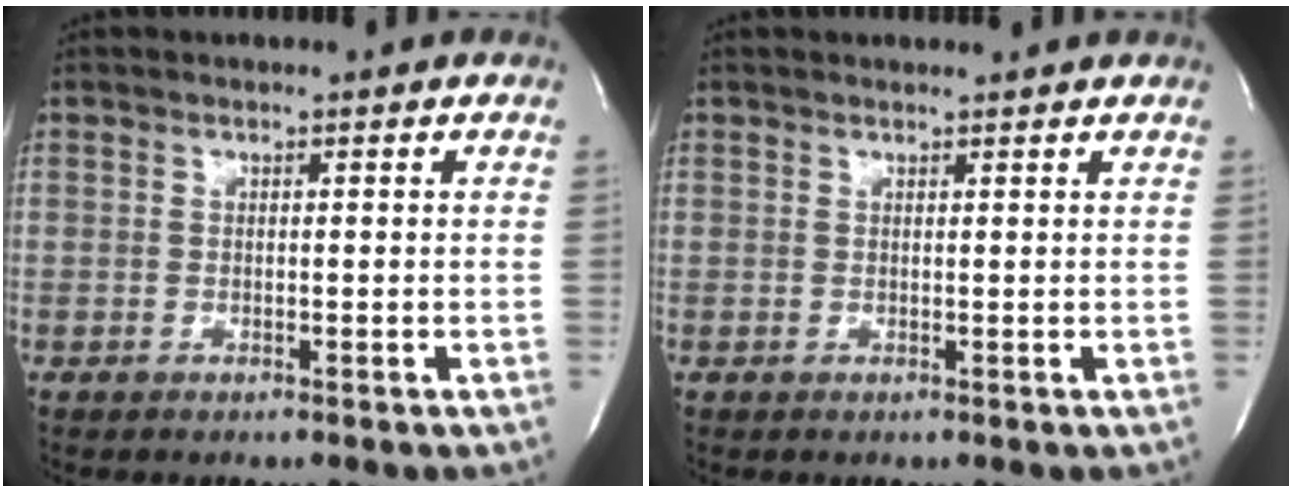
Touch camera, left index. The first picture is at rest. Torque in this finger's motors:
{"motor_torque": [0.26, -0.48, 0.05, 0.00]}